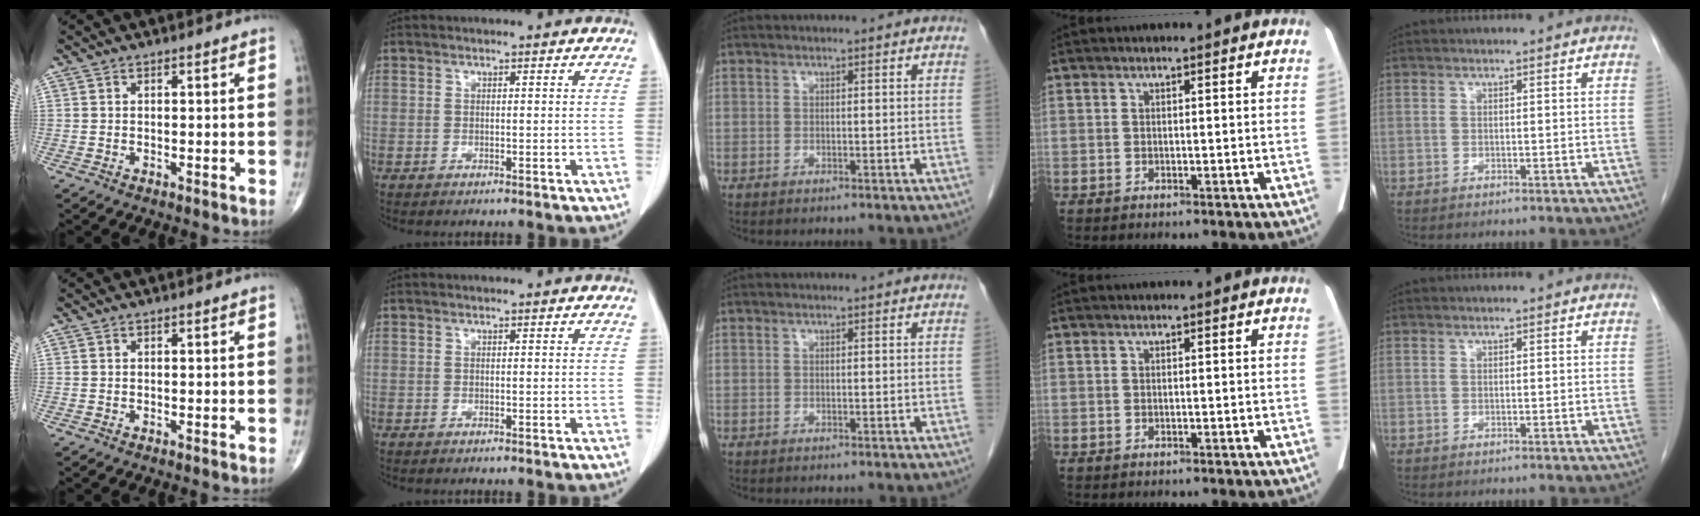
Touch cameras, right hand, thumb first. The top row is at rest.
{}